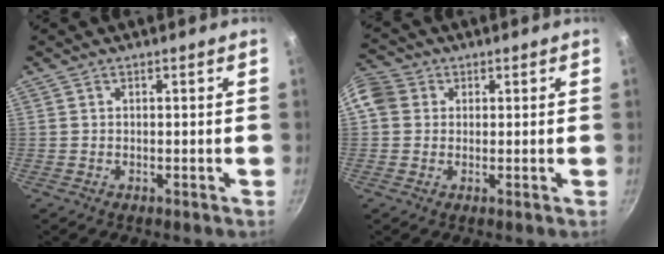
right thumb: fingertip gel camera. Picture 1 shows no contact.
{"total": 7.2, "force": [1.3, 6.4, 3.0], "torque": [-0.045, 0.012, 0.008]}